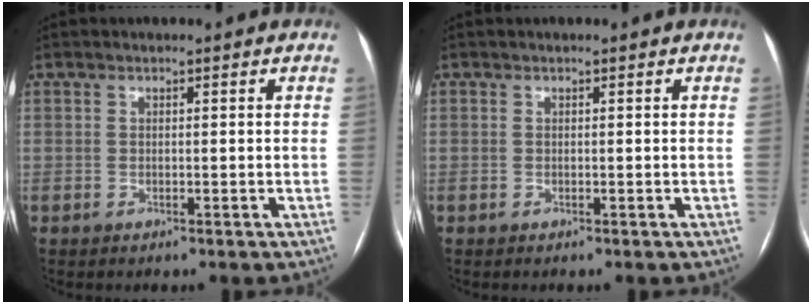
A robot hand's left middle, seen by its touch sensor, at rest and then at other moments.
{"total": 0.0}